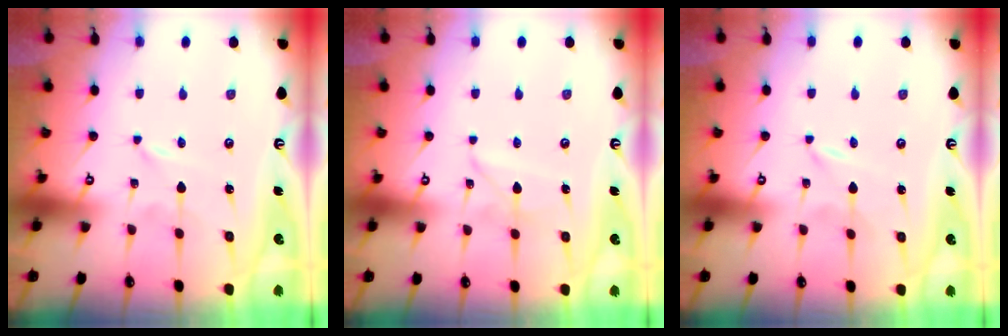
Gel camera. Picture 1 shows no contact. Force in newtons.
{"total": 3.4, "press": 3.4, "slide": 0.2}
{"total": 0.0}